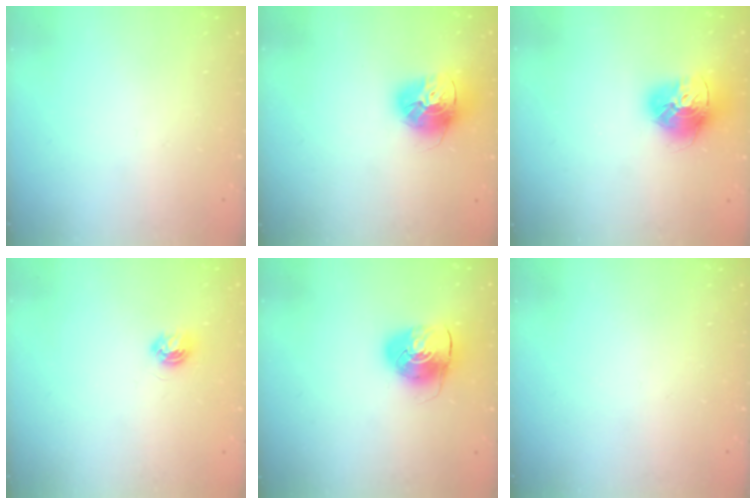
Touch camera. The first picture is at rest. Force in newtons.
{"total": 15.6, "press": 15.5, "slide": 1.4}
{"total": 15.9, "press": 15.9, "slide": 1.5}
{"total": 4.8, "press": 4.8, "slide": 0.6}
{"total": 9.1, "press": 9.0, "slide": 0.8}
{"total": 0.0}